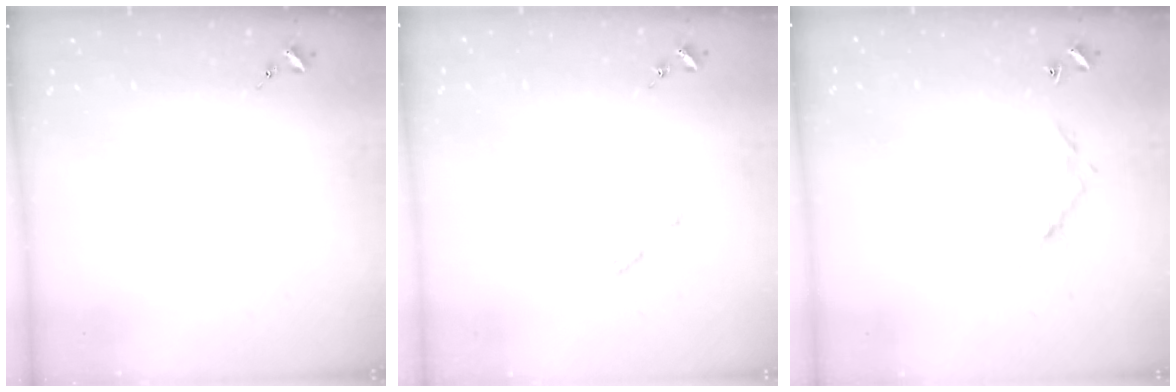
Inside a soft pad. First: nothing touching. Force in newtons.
{"total": 3.6, "press": 3.6, "slide": 0.4}
{"total": 5.2, "press": 5.2, "slide": 0.3}